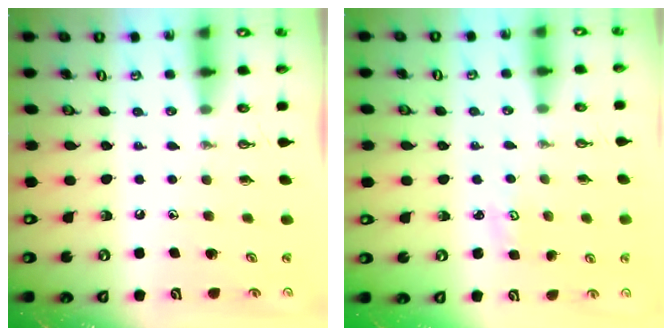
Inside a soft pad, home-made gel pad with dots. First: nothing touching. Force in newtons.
{"total": 2.0, "press": 2.0, "slide": 0.3}